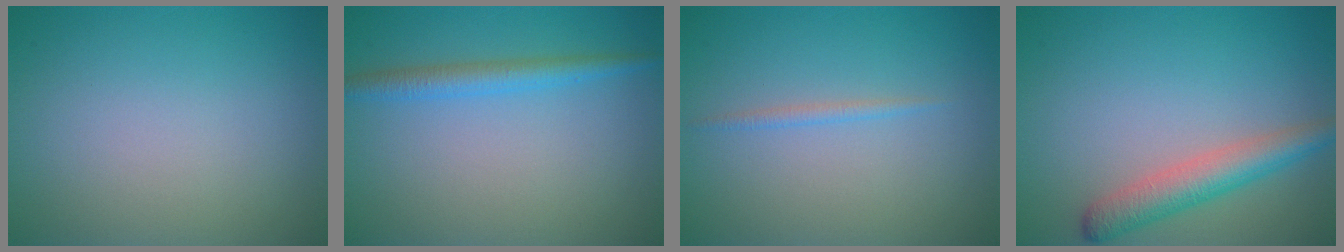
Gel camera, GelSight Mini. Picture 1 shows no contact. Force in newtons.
{"total": 2.4, "press": 2.4, "slide": 0.1}
{"total": 0.8, "press": 0.8, "slide": 0.0}
{"total": 3.8, "press": 3.8, "slide": 0.1}